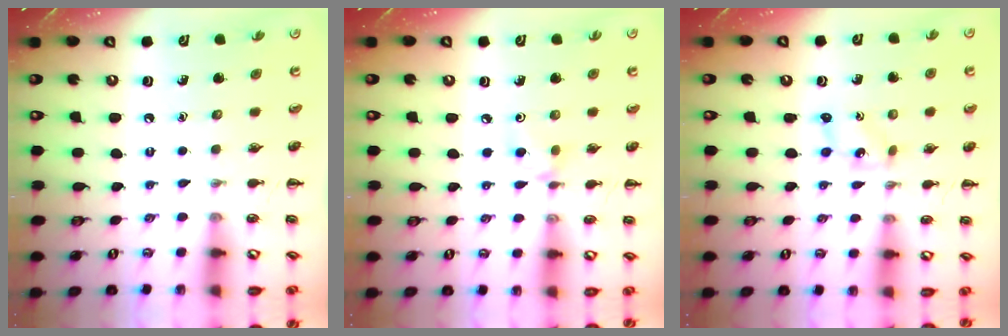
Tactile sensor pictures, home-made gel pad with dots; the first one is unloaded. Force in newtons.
{"total": 4.3, "press": 4.0, "slide": 1.5}
{"total": 1.1, "press": 1.1, "slide": 0.4}